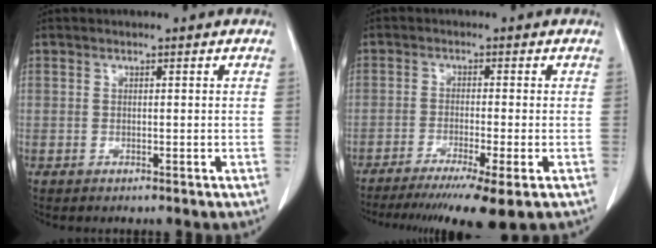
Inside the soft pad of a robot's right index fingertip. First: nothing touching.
{"total": 10.8, "force": [-7.9, -0.2, 7.4], "torque": [-0.109, -0.025, -0.120]}